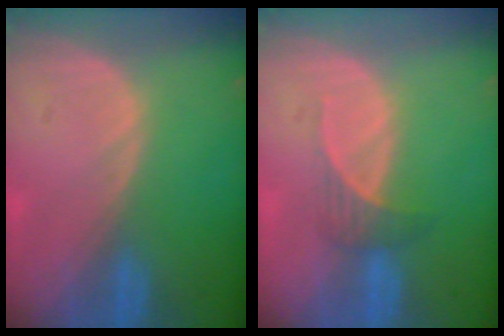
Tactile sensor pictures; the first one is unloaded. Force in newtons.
{"total": 2.5, "press": 2.3, "slide": 0.9}